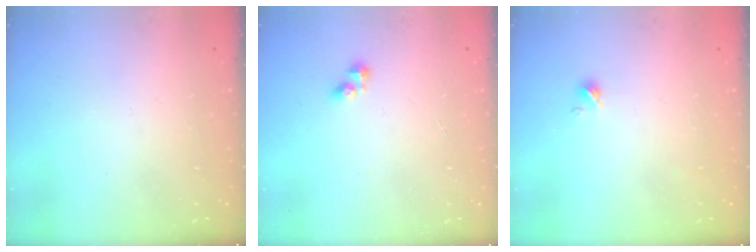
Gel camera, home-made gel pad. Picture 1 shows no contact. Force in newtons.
{"total": 2.1, "press": 2.1, "slide": 0.3}
{"total": 0.0}